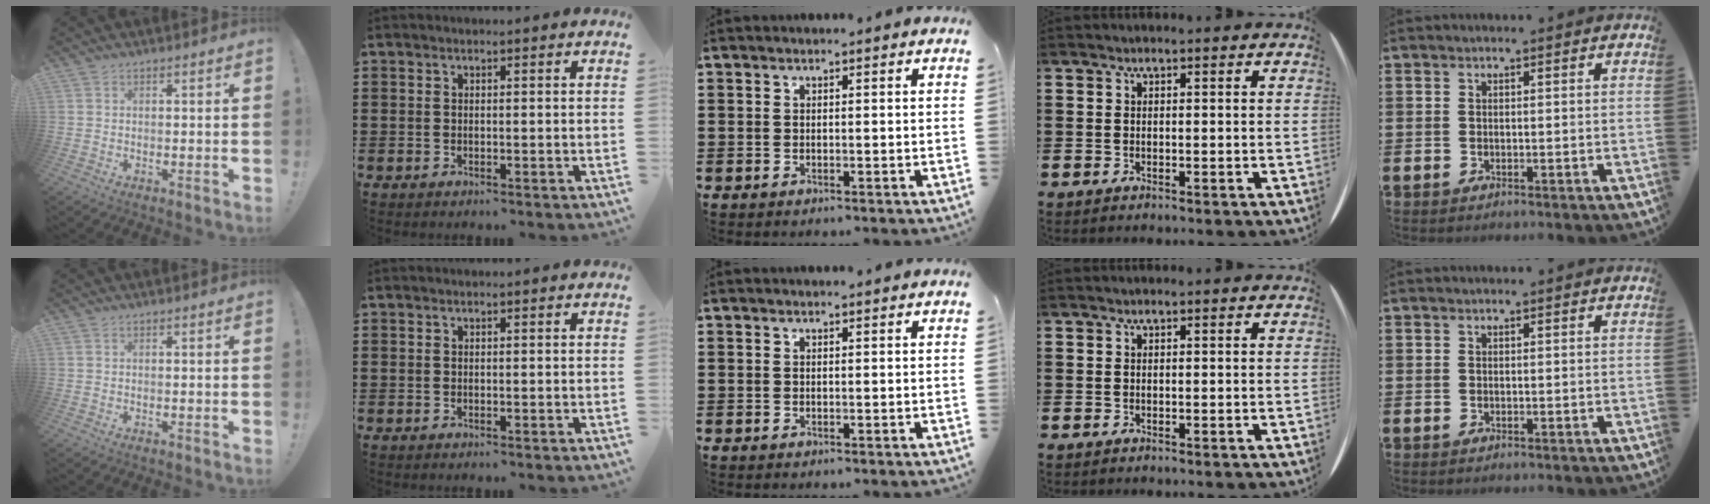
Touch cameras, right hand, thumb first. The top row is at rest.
{}